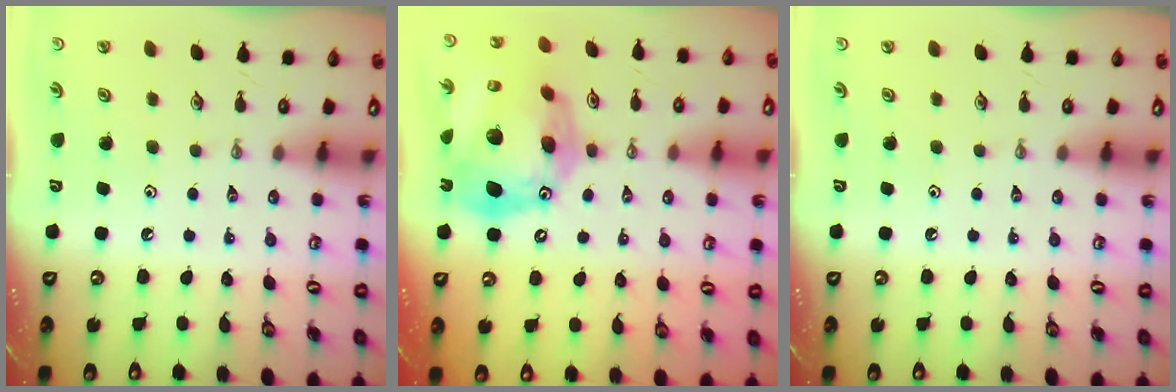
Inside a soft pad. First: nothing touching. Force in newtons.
{"total": 24.3, "press": 24.1, "slide": 2.8}
{"total": 0.0}